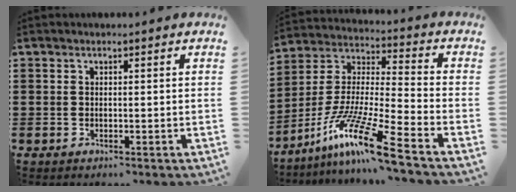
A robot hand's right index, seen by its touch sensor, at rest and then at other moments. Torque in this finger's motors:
{"motor_torque": [-0.20, 0.65, 0.86, 0.17]}